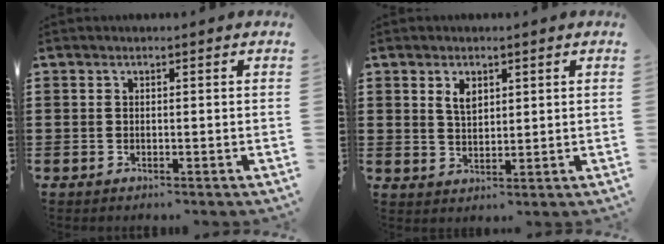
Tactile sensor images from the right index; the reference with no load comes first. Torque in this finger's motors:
{"motor_torque": [0.09, -0.07, 0.06, 0.07]}